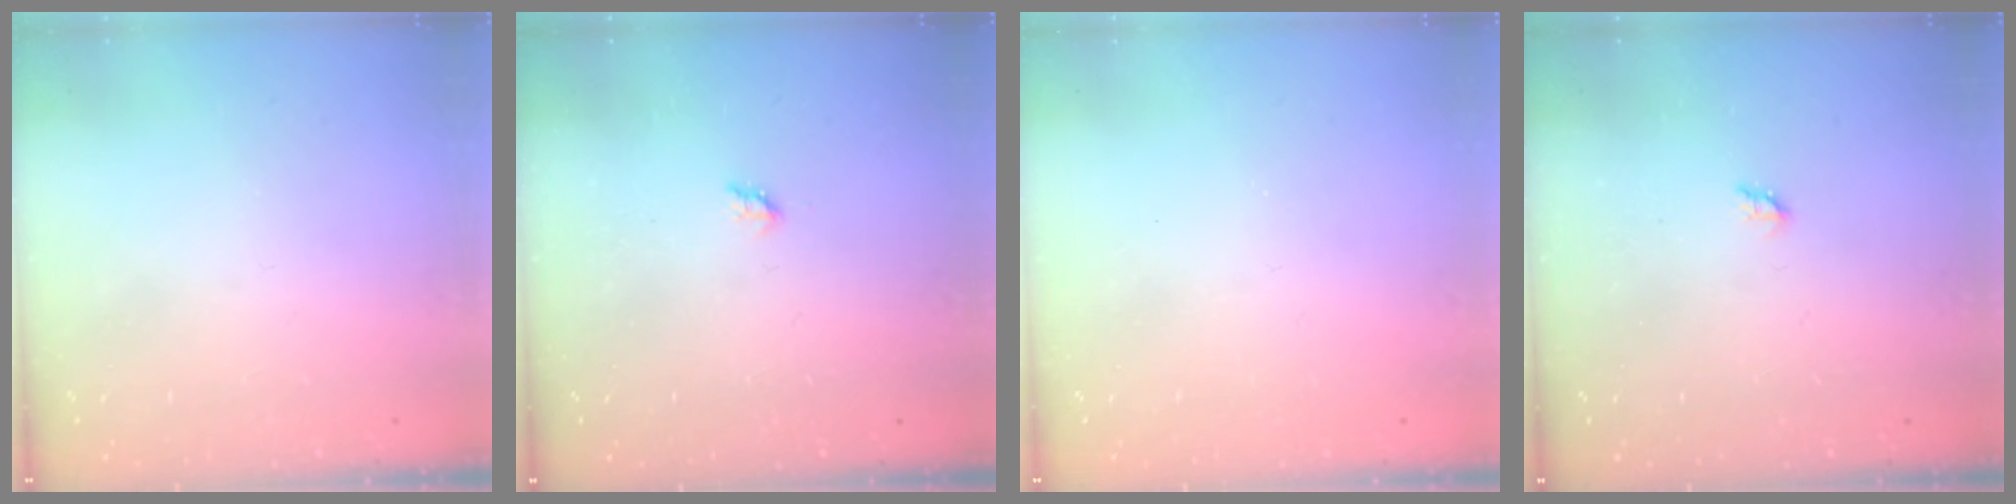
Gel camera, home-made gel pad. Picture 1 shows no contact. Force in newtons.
{"total": 1.9, "press": 1.9, "slide": 0.3}
{"total": 0.0}
{"total": 1.7, "press": 1.6, "slide": 0.3}